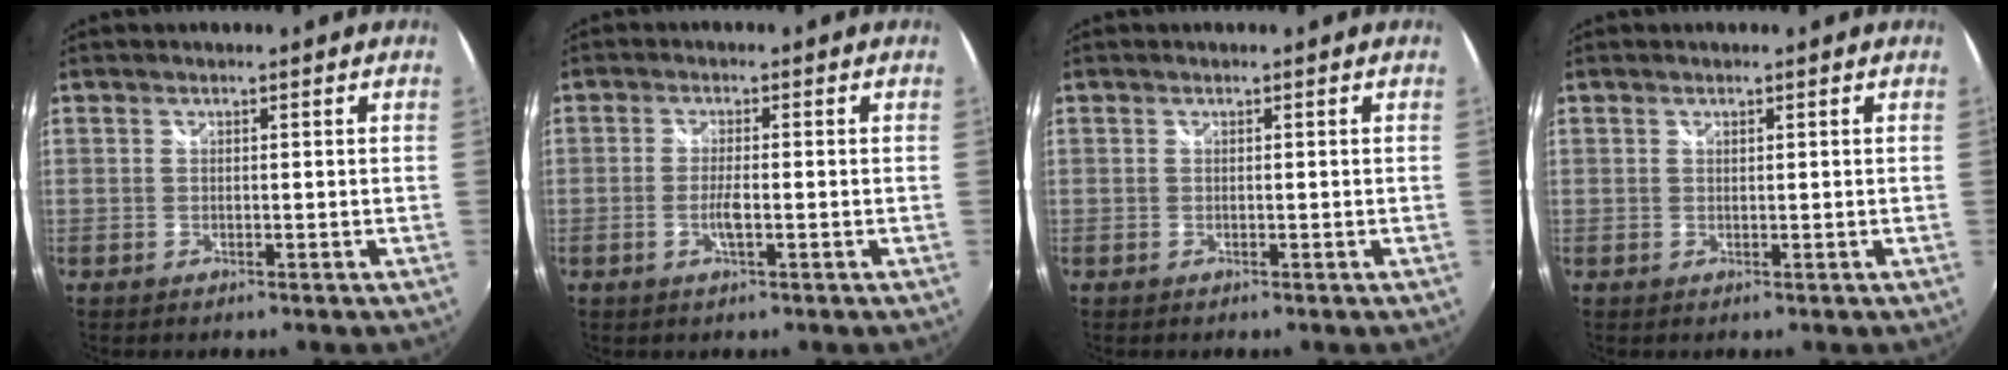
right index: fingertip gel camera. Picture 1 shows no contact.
{"total": 2.9, "force": [-0.9, 0.5, 2.7], "torque": [-0.054, -0.003, -0.018]}
{"total": 0.0}
{"total": 0.0}